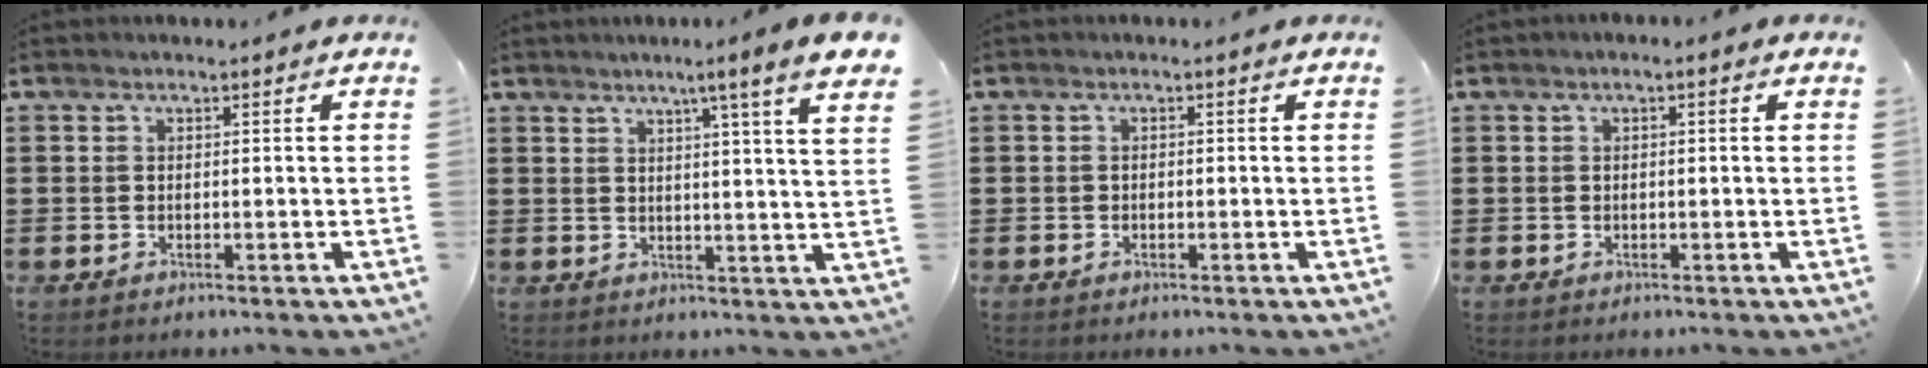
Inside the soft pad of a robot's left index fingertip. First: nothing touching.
{"total": 6.1, "force": [4.0, -1.1, 4.5], "torque": [-0.085, -0.027, 0.058]}
{"total": 0.7, "force": [-0.6, 0.4, 0.1], "torque": [-0.005, 0.000, -0.012]}
{"total": 0.8, "force": [-0.3, 0.1, 0.7], "torque": [-0.012, -0.001, -0.007]}